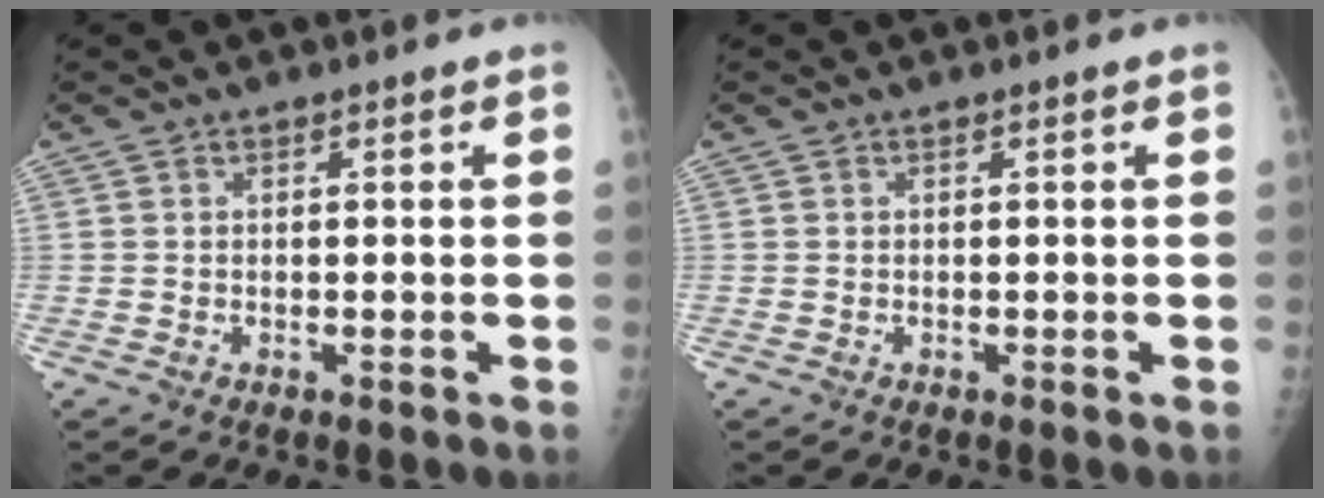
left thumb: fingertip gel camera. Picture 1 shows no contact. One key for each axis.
{"total": 0.0}